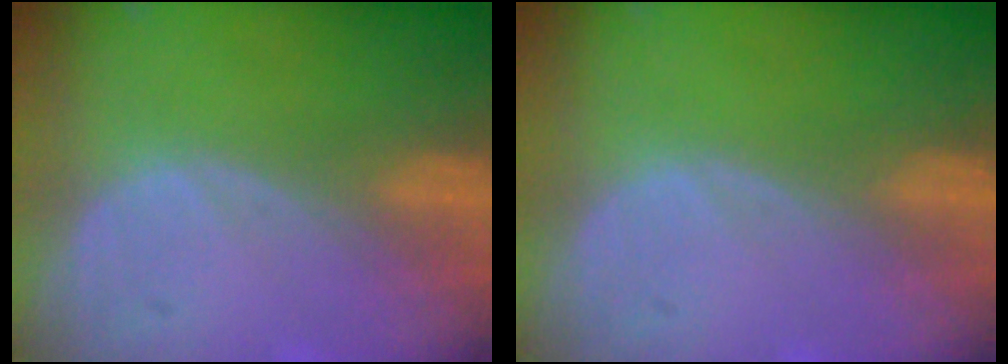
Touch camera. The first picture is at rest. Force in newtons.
{"total": 0.0}